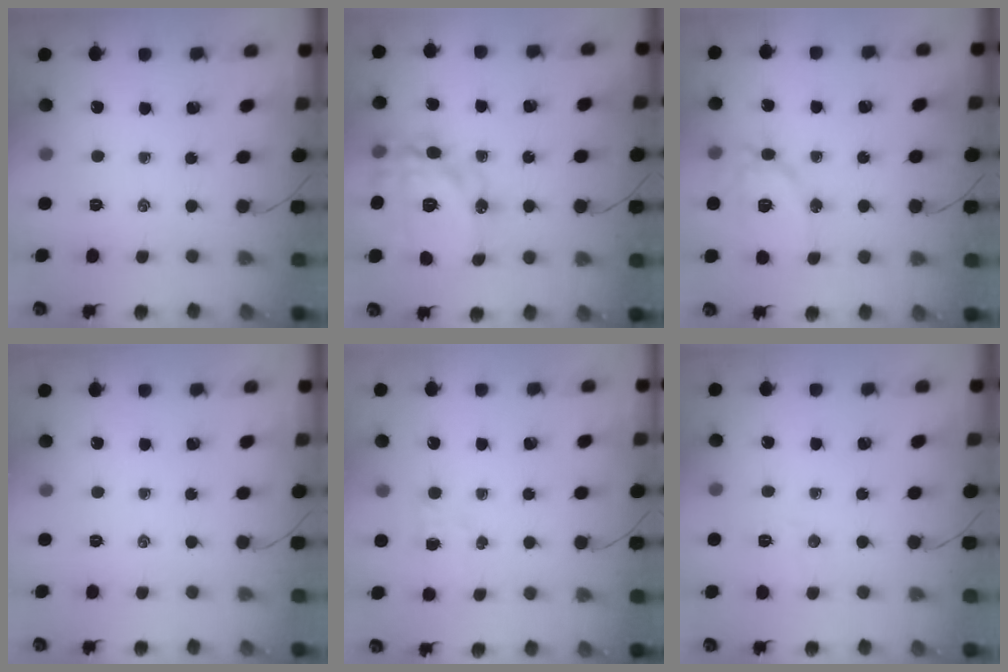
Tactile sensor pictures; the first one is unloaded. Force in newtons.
{"total": 19.7, "press": 19.6, "slide": 2.1}
{"total": 12.3, "press": 12.1, "slide": 1.7}
{"total": 0.0}
{"total": 2.5, "press": 2.3, "slide": 0.8}
{"total": 3.5, "press": 3.4, "slide": 0.7}